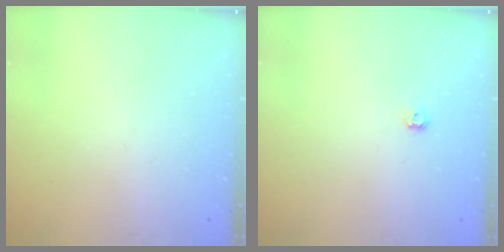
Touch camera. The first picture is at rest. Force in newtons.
{"total": 4.7, "press": 4.7, "slide": 0.8}